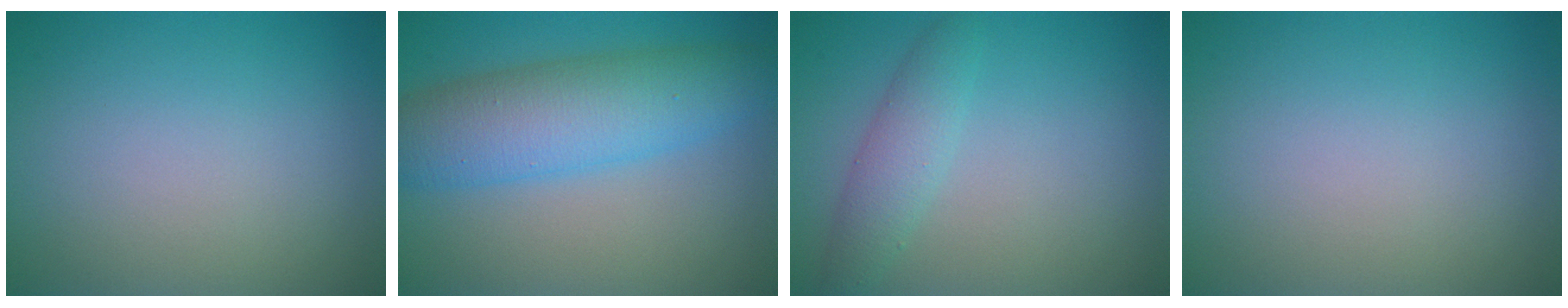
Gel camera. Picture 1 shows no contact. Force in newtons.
{"total": 7.4, "press": 7.4, "slide": 0.0}
{"total": 2.6, "press": 2.6, "slide": 0.1}
{"total": 0.0}